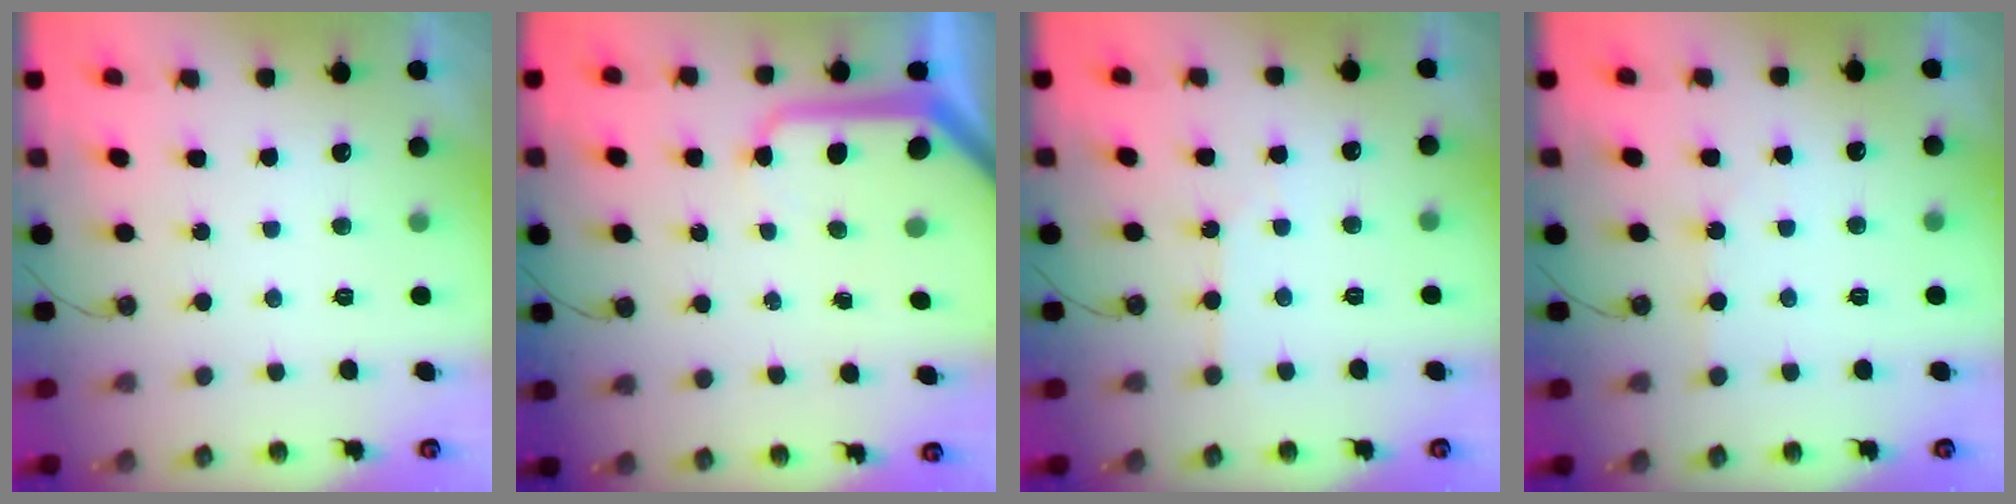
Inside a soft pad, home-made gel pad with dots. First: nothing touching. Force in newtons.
{"total": 9.9, "press": 9.8, "slide": 1.1}
{"total": 2.6, "press": 2.6, "slide": 0.5}
{"total": 2.7, "press": 2.7, "slide": 0.5}